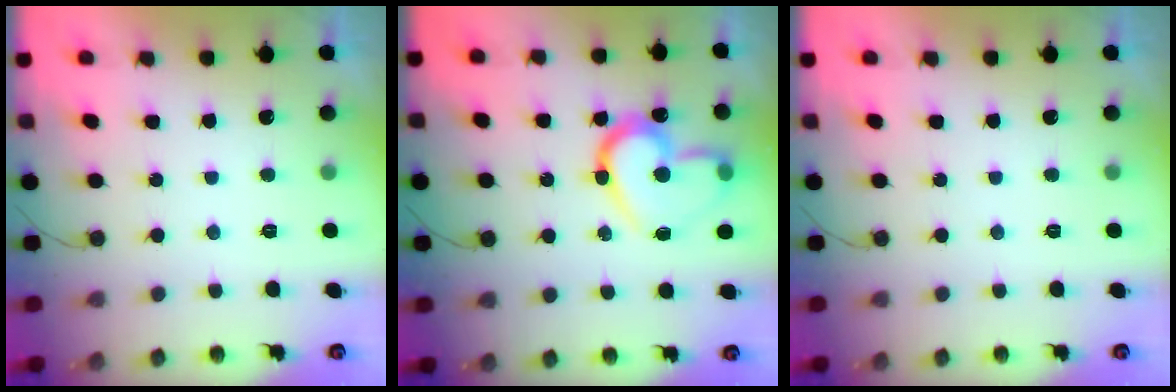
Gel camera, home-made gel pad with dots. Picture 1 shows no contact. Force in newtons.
{"total": 16.6, "press": 16.5, "slide": 1.6}
{"total": 0.0}